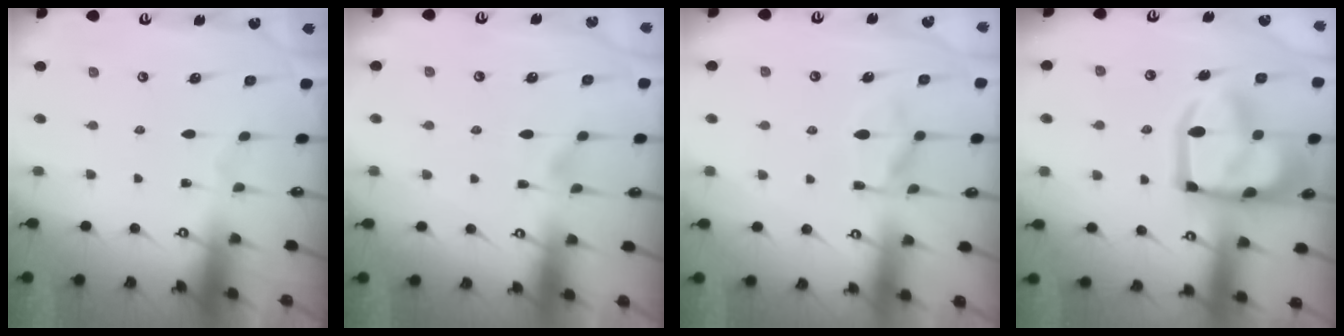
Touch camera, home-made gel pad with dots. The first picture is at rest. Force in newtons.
{"total": 1.1, "press": 0.6, "slide": 1.0}
{"total": 2.8, "press": 2.4, "slide": 1.4}
{"total": 15.7, "press": 15.6, "slide": 2.0}